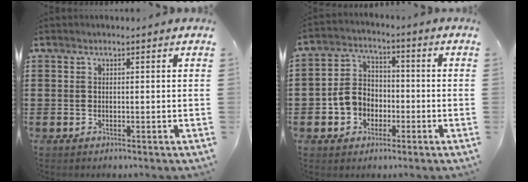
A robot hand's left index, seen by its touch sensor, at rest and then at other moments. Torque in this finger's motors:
{"motor_torque": [1.16, 0.57, 0.33, 0.10]}